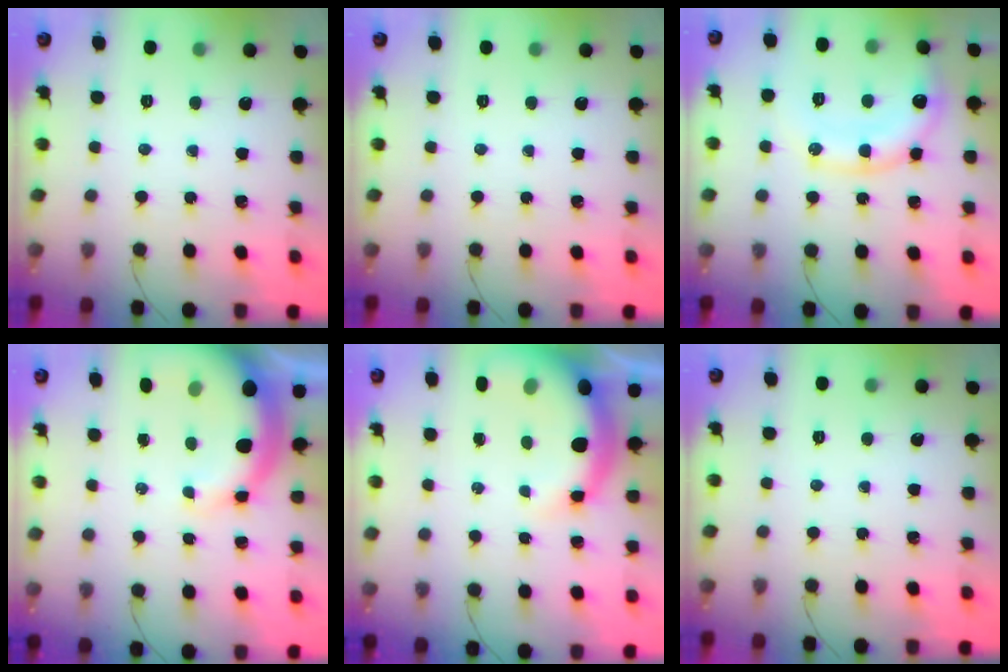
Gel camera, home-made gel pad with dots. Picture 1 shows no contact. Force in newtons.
{"total": 0.0}
{"total": 15.3, "press": 15.2, "slide": 1.9}
{"total": 11.6, "press": 11.4, "slide": 2.3}
{"total": 8.0, "press": 7.7, "slide": 1.9}
{"total": 0.0}